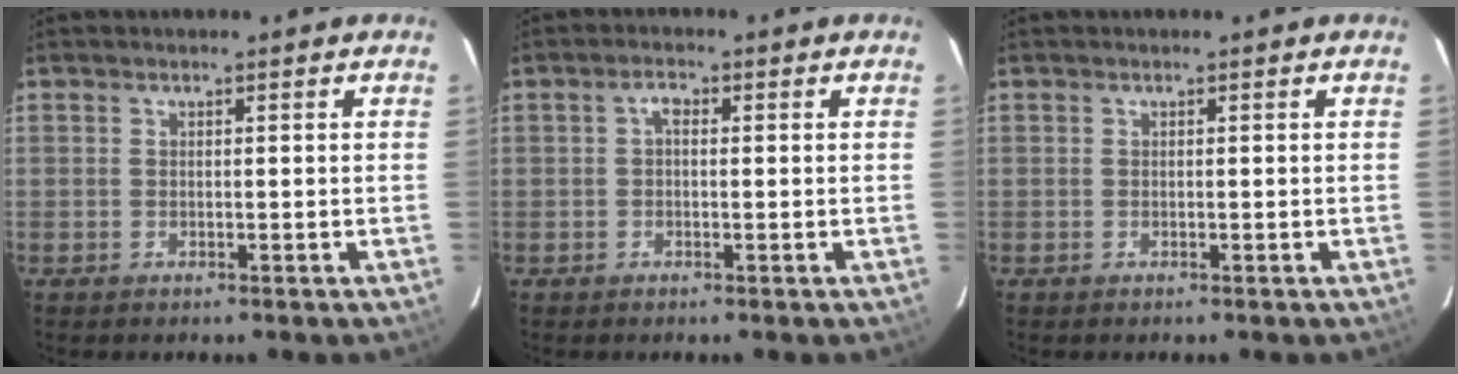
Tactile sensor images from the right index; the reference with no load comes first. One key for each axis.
{"total": 1.5, "fx": 0.1, "fy": 0.6, "fz": 1.3, "tx": -0.026, "ty": 0.007, "tz": -0.001}
{"total": 0.0}